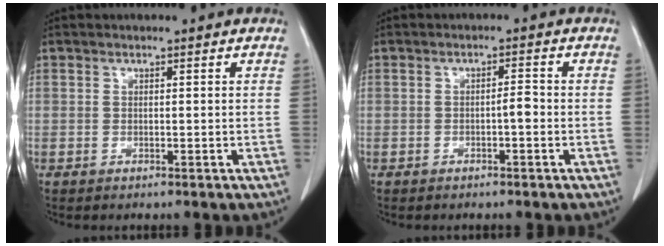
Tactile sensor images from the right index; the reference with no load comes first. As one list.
[{"total": 1.7, "force": [-0.6, 0.3, 1.6], "torque": [-0.024, 0.003, -0.010]}]